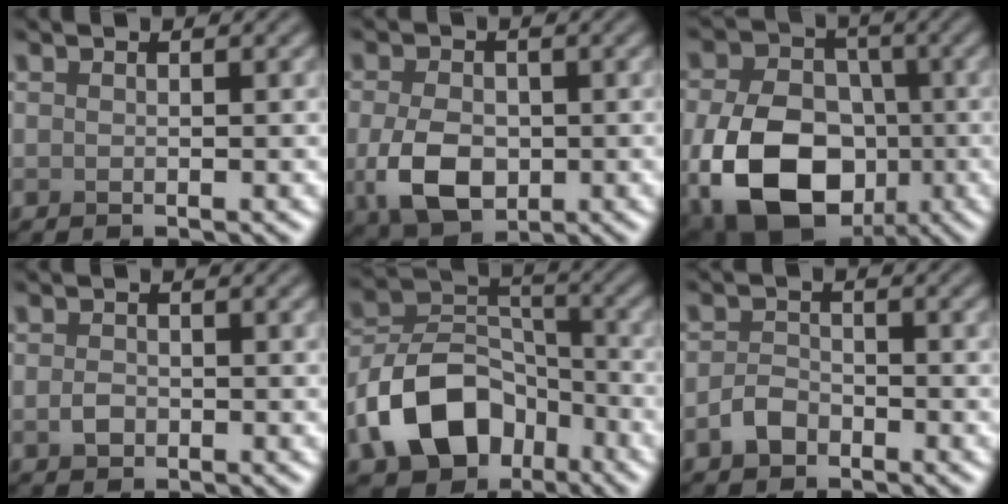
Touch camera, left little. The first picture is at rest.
{"total": 5.6, "force": [-1.0, 3.8, 3.9], "torque": [-0.086, -0.011, -0.019]}
{"total": 14.2, "force": [-3.9, 10.2, 9.1], "torque": [-0.167, -0.034, -0.063]}
{"total": 1.2, "force": [-0.3, 0.9, 0.7], "torque": [-0.016, -0.002, -0.009]}
{"total": 9.7, "force": [-4.6, 6.7, 5.3], "torque": [-0.092, 0.002, -0.095]}
{"total": 2.1, "force": [-1.3, 1.4, 0.9], "torque": [-0.016, 0.005, -0.029]}